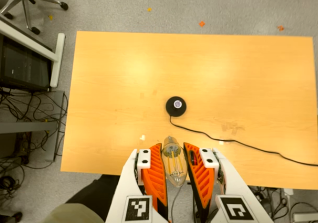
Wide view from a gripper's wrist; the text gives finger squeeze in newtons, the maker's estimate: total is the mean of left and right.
{"total": 19.2, "left": 20.5, "right": 18.0}